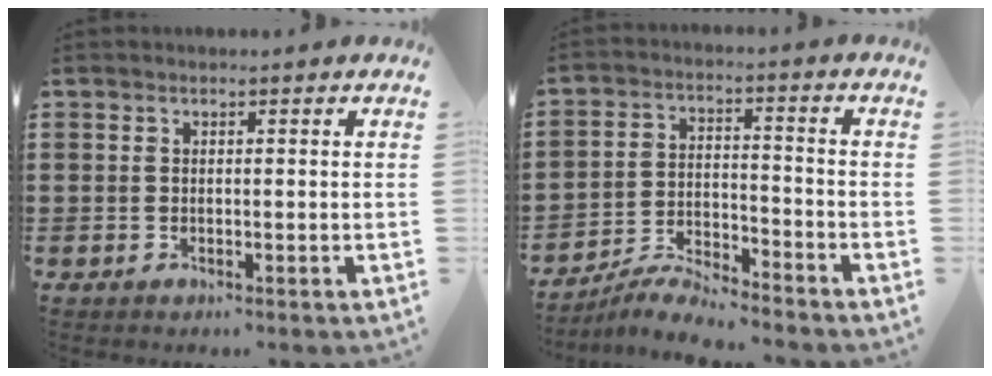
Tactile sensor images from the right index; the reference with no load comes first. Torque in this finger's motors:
{"motor_torque": [0.43, -0.51, -0.01, 0.00]}